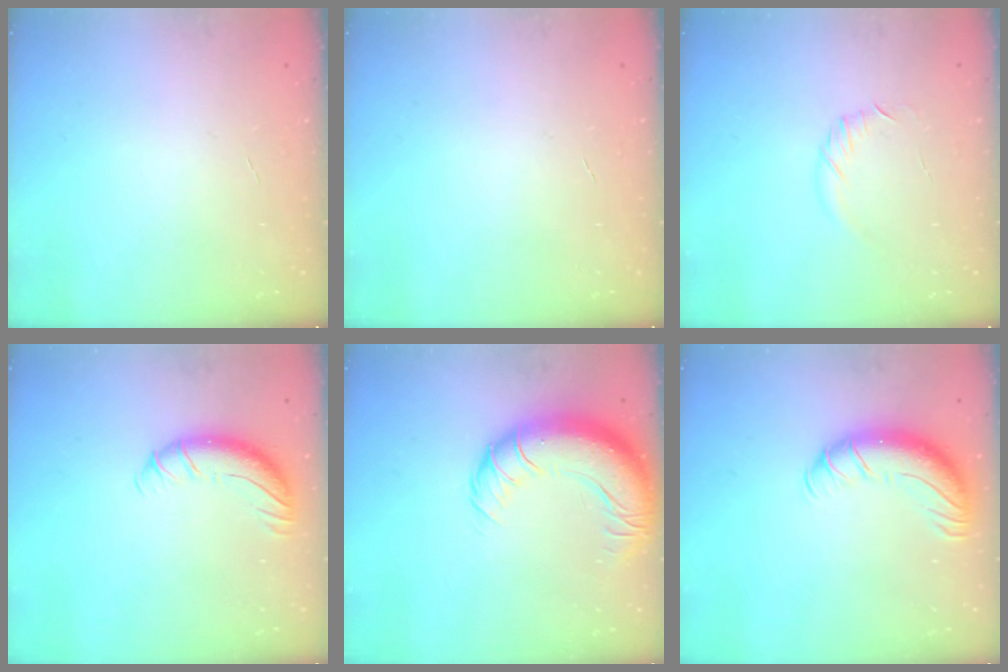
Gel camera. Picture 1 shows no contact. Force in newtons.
{"total": 0.0}
{"total": 5.2, "press": 5.0, "slide": 1.4}
{"total": 8.8, "press": 8.6, "slide": 1.6}
{"total": 19.0, "press": 18.5, "slide": 4.5}
{"total": 12.3, "press": 11.9, "slide": 3.1}